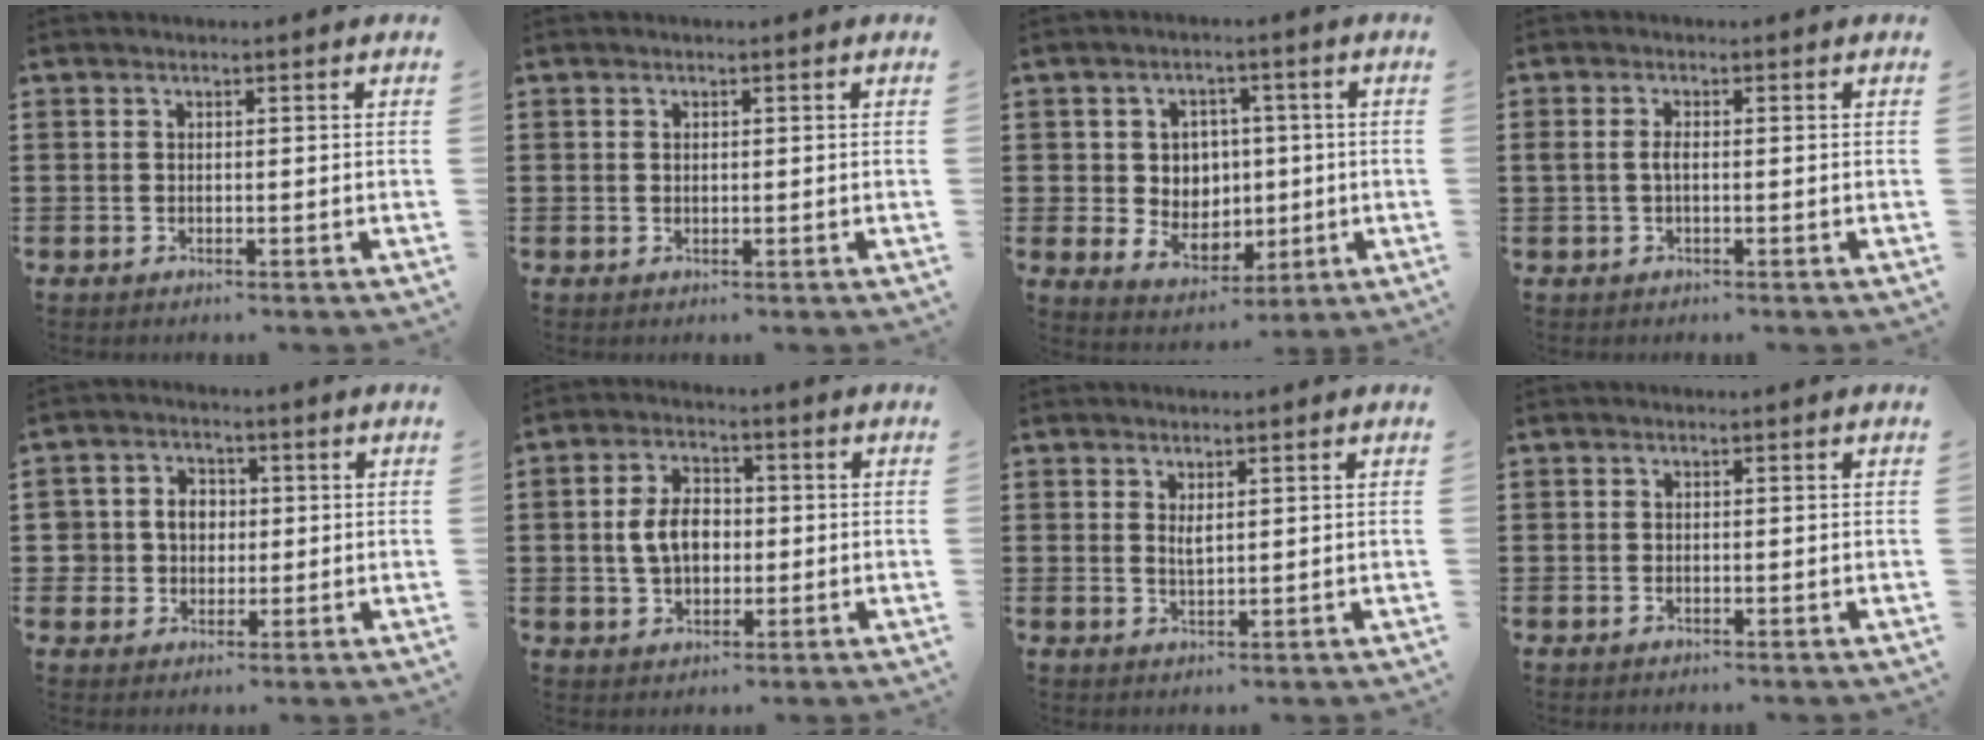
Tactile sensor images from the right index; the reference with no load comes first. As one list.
[{"total": 0.5, "force": [0.2, 0.4, 0.2], "torque": [-0.006, 0.001, 0.005]}, {"total": 5.7, "force": [1.0, 5.4, 1.4], "torque": [-0.037, 0.005, 0.017]}, {"total": 1.6, "force": [-0.2, 0.6, 1.5], "torque": [-0.043, -0.005, -0.009]}, {"total": 4.6, "force": [0.4, 4.3, 1.4], "torque": [-0.046, 0.016, 0.003]}, {"total": 6.4, "force": [-0.1, 4.3, 4.8], "torque": [-0.104, 0.006, -0.009]}, {"total": 1.6, "force": [0.9, 0.5, 1.3], "torque": [-0.026, 0.002, 0.016]}, {"total": 0.0}]